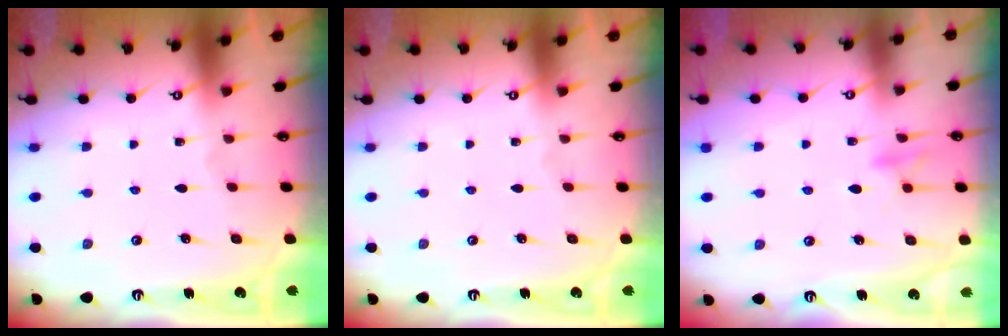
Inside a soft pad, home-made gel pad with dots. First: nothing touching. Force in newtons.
{"total": 0.0}
{"total": 10.2, "press": 10.2, "slide": 1.1}